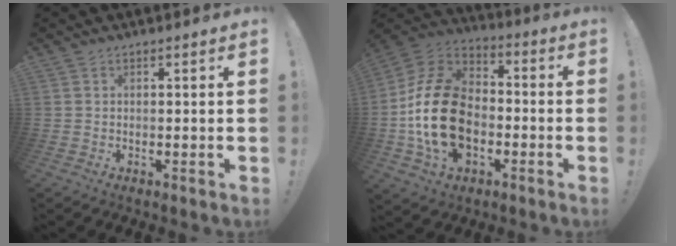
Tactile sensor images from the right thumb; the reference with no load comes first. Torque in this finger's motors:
{"motor_torque": [2.07, 2.94, 1.55, -1.22, 0.66]}